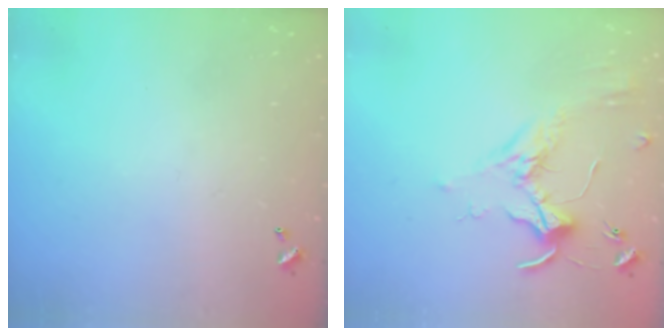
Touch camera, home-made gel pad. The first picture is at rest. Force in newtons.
{"total": 1.8, "press": 1.8, "slide": 0.4}